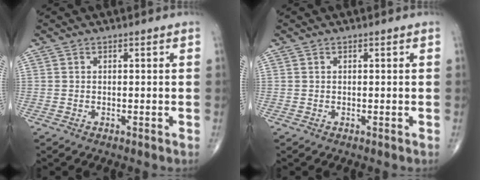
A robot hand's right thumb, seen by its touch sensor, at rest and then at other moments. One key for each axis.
{"total": 0.0}